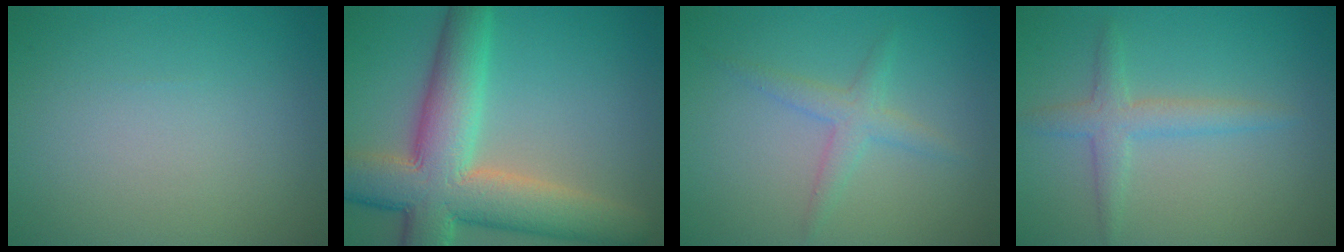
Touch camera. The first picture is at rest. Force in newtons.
{"total": 10.8, "press": 10.8, "slide": 0.6}
{"total": 2.1, "press": 2.1, "slide": 0.1}
{"total": 2.5, "press": 2.5, "slide": 0.0}